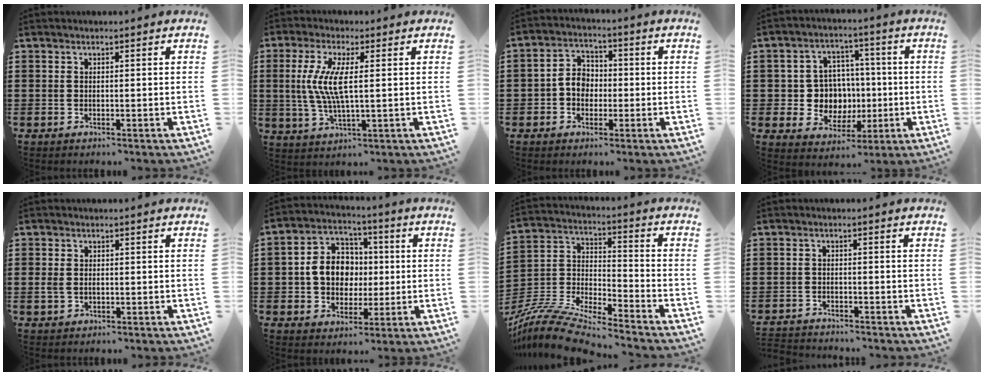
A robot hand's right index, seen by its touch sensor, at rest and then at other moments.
{"total": 7.3, "force": [0.8, 1.5, 7.1], "torque": [-0.162, -0.012, 0.003]}
{"total": 4.5, "force": [-0.9, 3.8, 2.4], "torque": [-0.060, 0.009, -0.023]}
{"total": 7.6, "force": [-0.1, 7.0, 2.8], "torque": [-0.064, 0.010, 0.004]}
{"total": 1.6, "force": [0.0, 1.2, 1.1], "torque": [-0.031, 0.004, -0.004]}
{"total": 8.3, "force": [-0.2, 7.0, 4.3], "torque": [-0.101, 0.020, -0.005]}
{"total": 10.3, "force": [-9.5, 1.2, 3.7], "torque": [-0.087, 0.009, -0.194]}
{"total": 2.0, "force": [-2.0, 0.1, -0.2], "torque": [-0.003, 0.000, -0.044]}